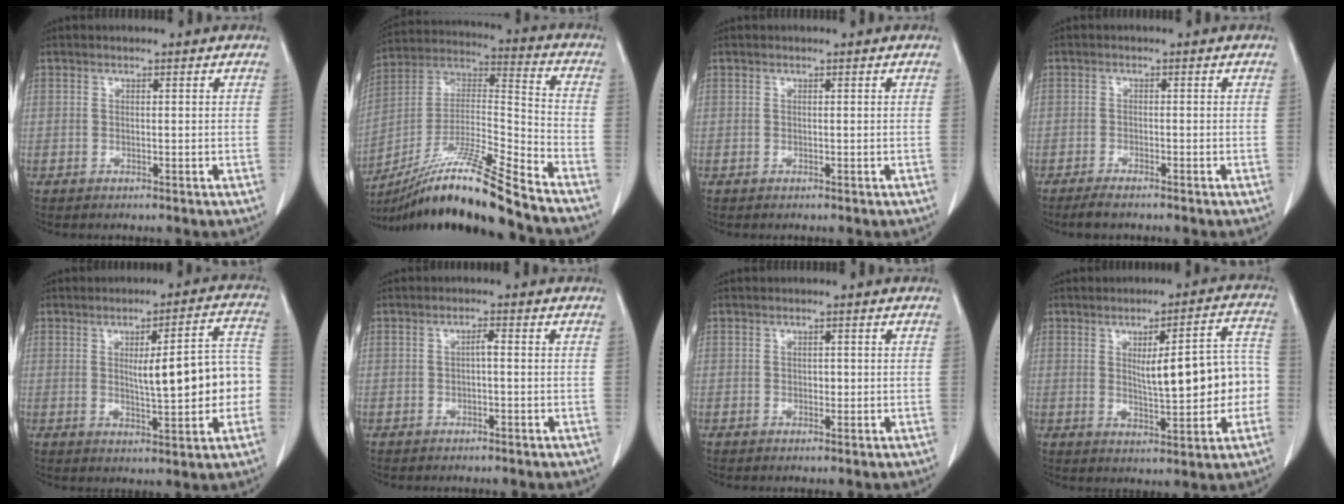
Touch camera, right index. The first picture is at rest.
{"total": 19.4, "force": [-15.7, -1.1, 11.3], "torque": [-0.233, -0.011, -0.291]}
{"total": 0.0}
{"total": 2.4, "force": [-2.1, 0.3, 1.2], "torque": [-0.027, -0.006, -0.038]}
{"total": 11.7, "force": [-0.6, 2.3, 11.5], "torque": [-0.148, 0.027, -0.001]}
{"total": 1.3, "force": [-0.1, 0.2, 1.3], "torque": [-0.021, 0.004, -0.002]}
{"total": 0.8, "force": [0.0, 0.6, 0.5], "torque": [-0.005, 0.002, 0.000]}
{"total": 12.2, "force": [-0.3, 2.9, 11.8], "torque": [-0.156, 0.028, 0.006]}